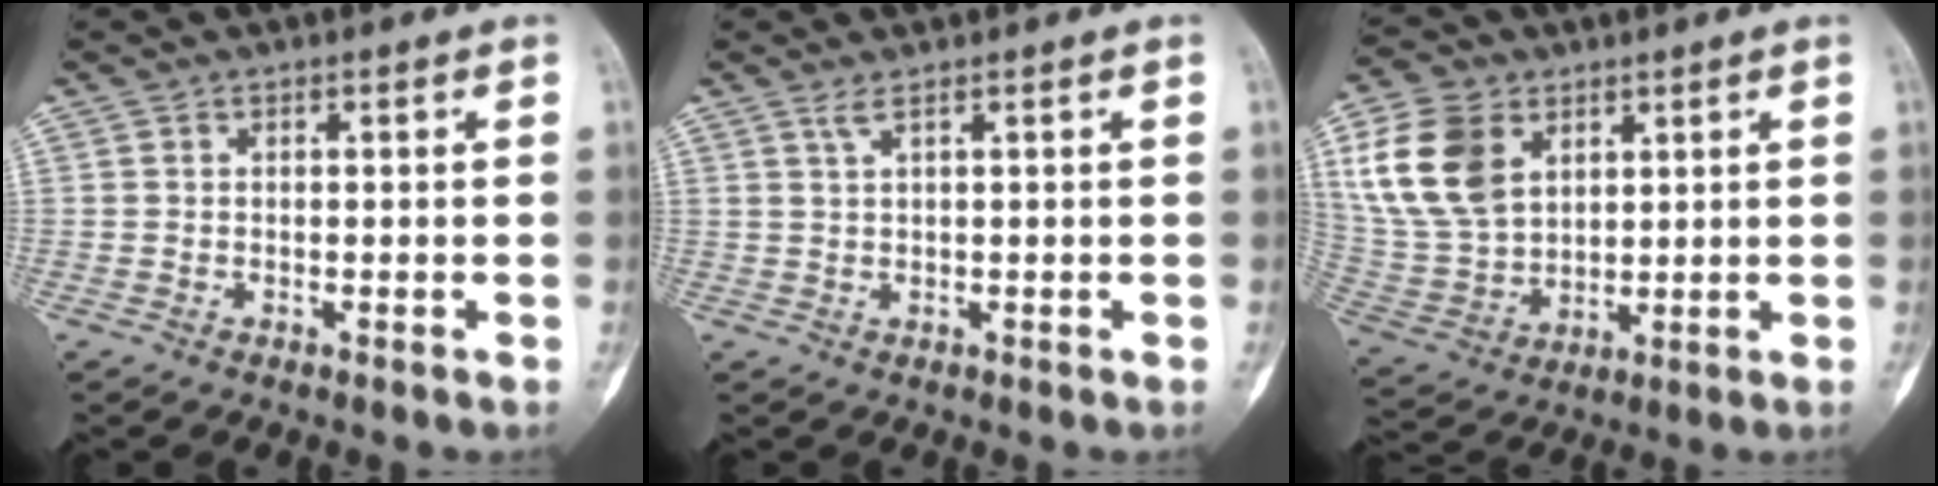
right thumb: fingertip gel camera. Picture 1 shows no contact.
{"total": 1.5, "force": [0.9, -0.2, 1.2], "torque": [-0.032, -0.002, 0.023]}
{"total": 15.0, "force": [5.8, 10.5, 9.0], "torque": [-0.165, -0.013, 0.125]}